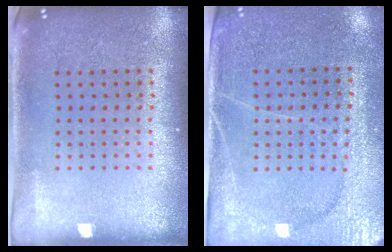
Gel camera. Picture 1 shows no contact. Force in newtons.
{"total": 3.0, "press": 2.7, "slide": 1.5}